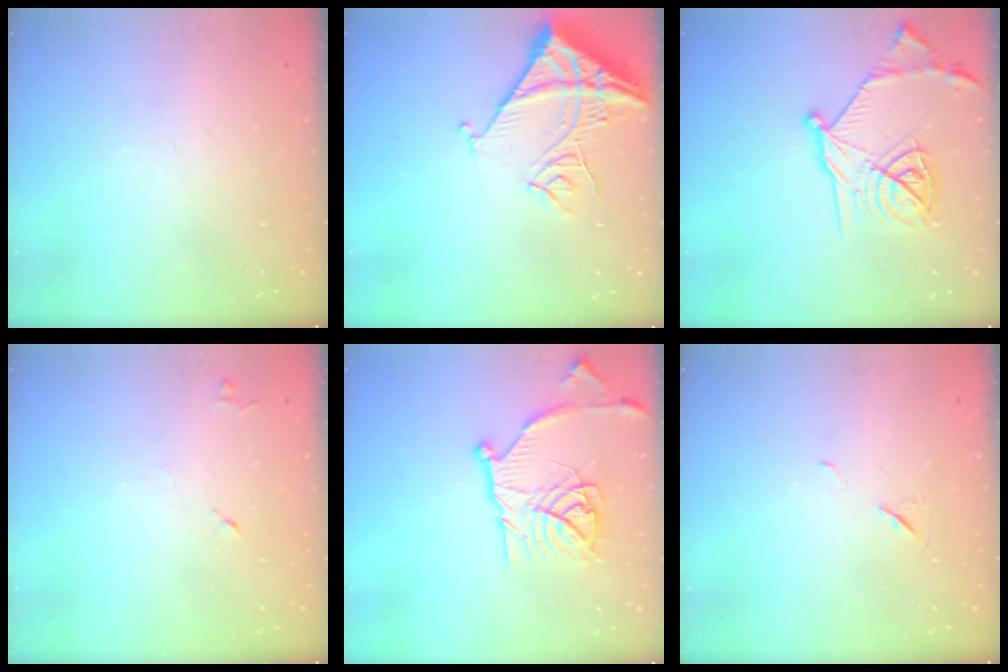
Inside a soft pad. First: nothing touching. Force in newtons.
{"total": 14.2, "press": 14.2, "slide": 1.2}
{"total": 20.0, "press": 20.0, "slide": 1.2}
{"total": 5.6, "press": 5.5, "slide": 0.9}
{"total": 19.1, "press": 19.0, "slide": 1.7}
{"total": 4.9, "press": 4.4, "slide": 2.2}